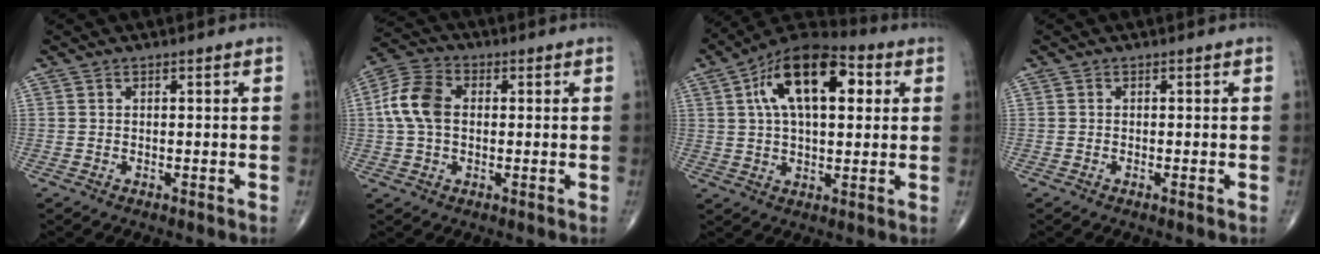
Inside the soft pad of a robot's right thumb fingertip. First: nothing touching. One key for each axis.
{"total": 9.0, "fx": 0.6, "fy": 6.1, "fz": 6.6, "tx": -0.138, "ty": 0.024, "tz": 0.006}
{"total": 17.9, "fx": 5.1, "fy": 9.0, "fz": 14.6, "tx": -0.221, "ty": 0.017, "tz": 0.075}
{"total": 0.7, "fx": -0.2, "fy": 0.0, "fz": 0.6, "tx": -0.014, "ty": -0.001, "tz": -0.003}